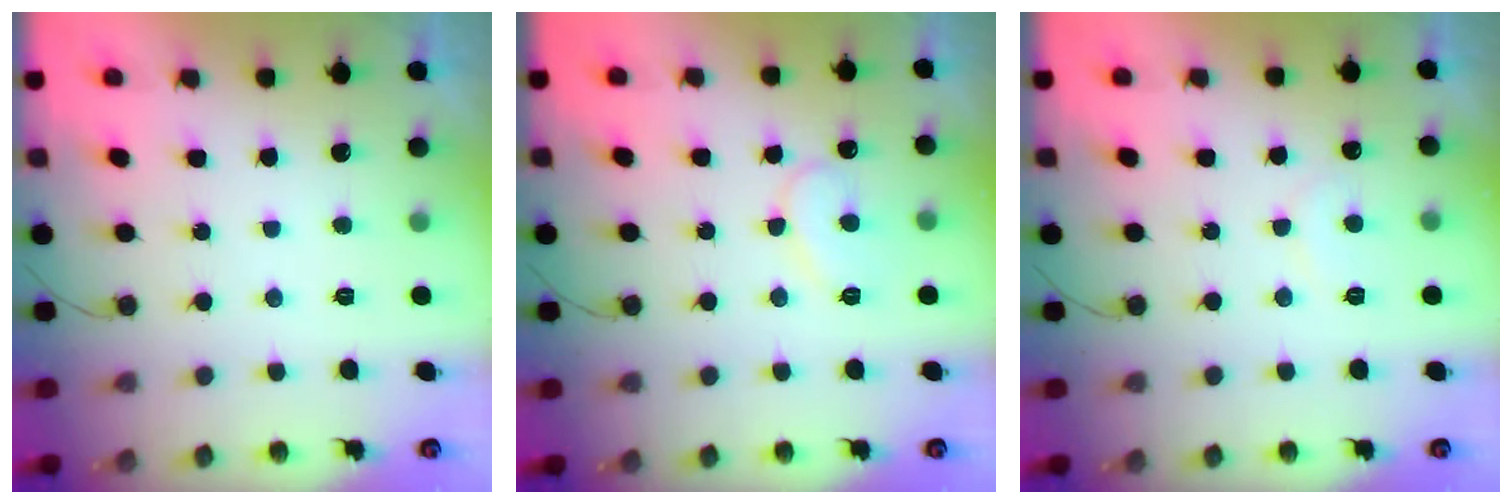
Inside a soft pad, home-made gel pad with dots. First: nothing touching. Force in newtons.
{"total": 8.8, "press": 8.8, "slide": 0.8}
{"total": 6.2, "press": 6.1, "slide": 0.4}